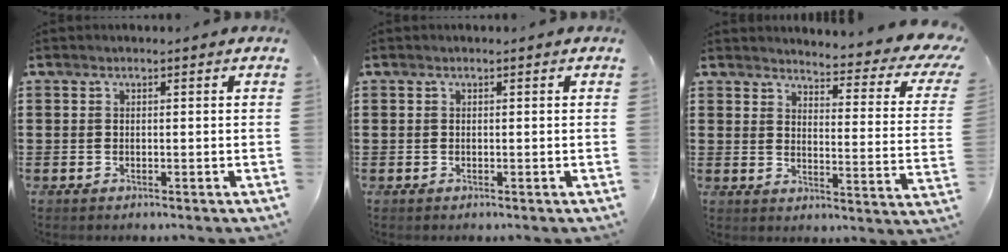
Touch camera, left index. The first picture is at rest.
{"total": 0.0}
{"total": 4.3, "force": [3.6, 0.3, 2.2], "torque": [-0.038, -0.039, 0.051]}